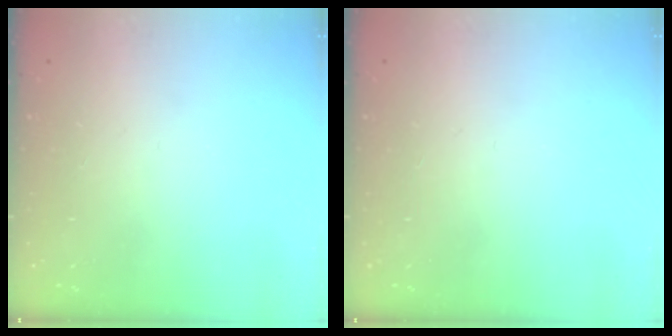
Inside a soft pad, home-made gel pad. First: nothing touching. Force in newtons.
{"total": 0.0}